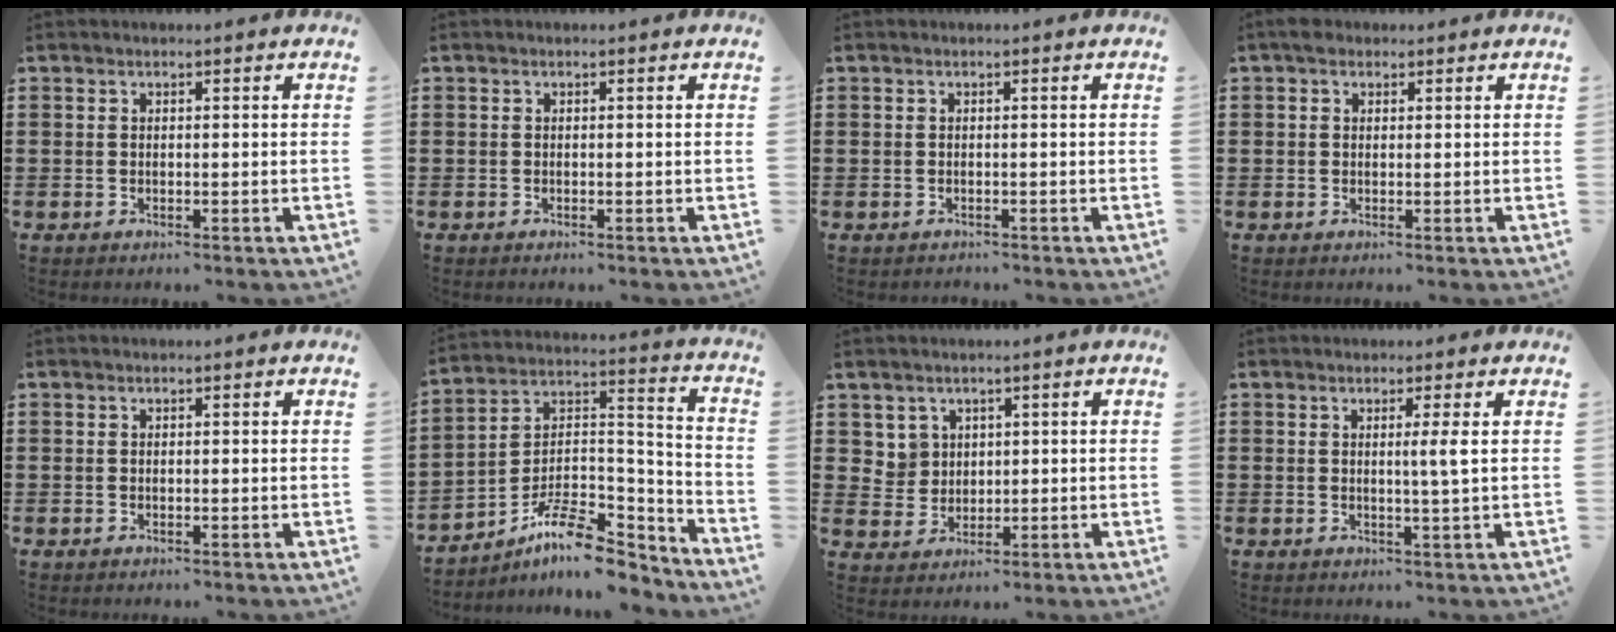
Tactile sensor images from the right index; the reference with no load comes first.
{"total": 0.0}
{"total": 0.6, "force": [-0.4, 0.5, -0.1], "torque": [0.000, 0.004, -0.011]}
{"total": 1.7, "force": [1.1, 1.1, 0.6], "torque": [-0.016, 0.007, 0.022]}
{"total": 0.0}
{"total": 11.2, "force": [-8.5, 3.8, 6.2], "torque": [-0.112, 0.028, -0.163]}
{"total": 3.8, "force": [1.7, 3.3, 0.5], "torque": [-0.027, 0.013, 0.033]}
{"total": 2.6, "force": [0.6, -0.5, 2.5], "torque": [-0.039, -0.010, 0.004]}